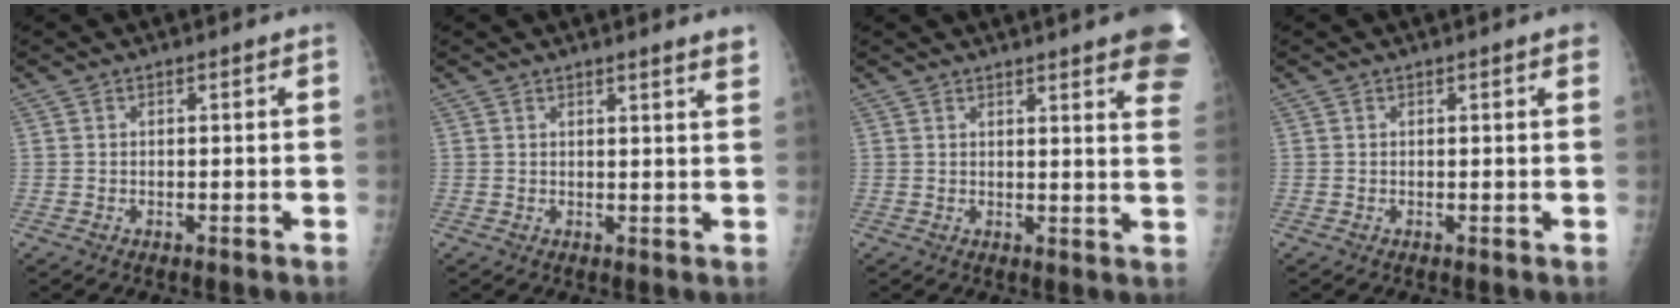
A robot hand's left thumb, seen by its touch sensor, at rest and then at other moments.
{"total": 3.9, "force": [3.3, -0.1, 2.2], "torque": [-0.024, -0.017, 0.031]}
{"total": 14.7, "force": [10.2, 2.4, 10.3], "torque": [-0.107, -0.036, 0.102]}
{"total": 1.6, "force": [1.0, 0.1, 1.2], "torque": [-0.016, 0.001, 0.009]}